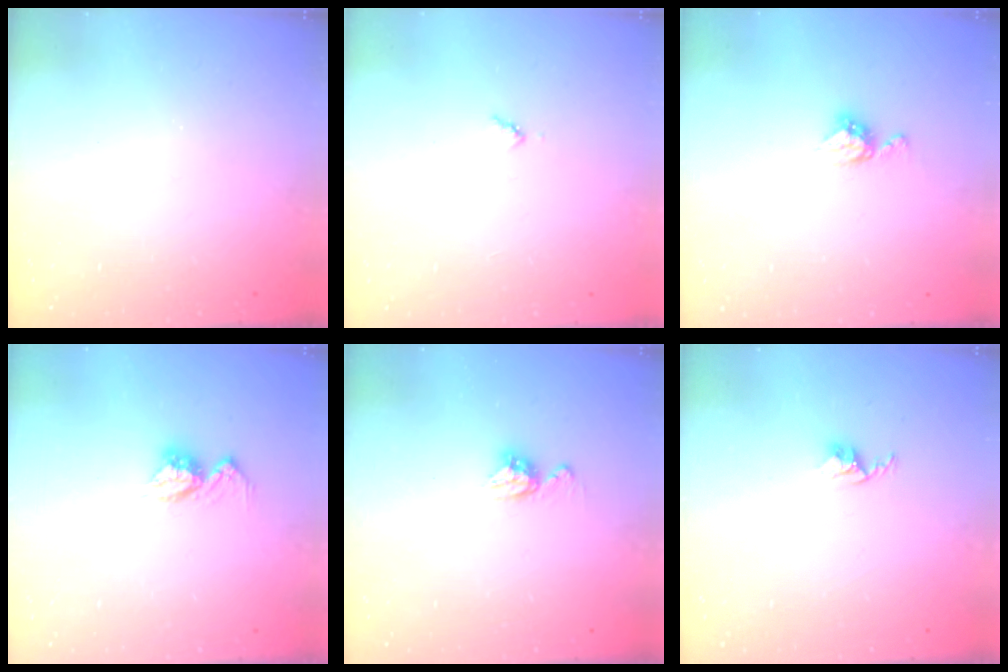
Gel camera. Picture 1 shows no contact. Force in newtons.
{"total": 3.0, "press": 3.0, "slide": 0.3}
{"total": 6.1, "press": 6.1, "slide": 0.4}
{"total": 8.1, "press": 8.1, "slide": 0.8}
{"total": 6.8, "press": 6.8, "slide": 0.5}
{"total": 2.9, "press": 2.9, "slide": 0.4}